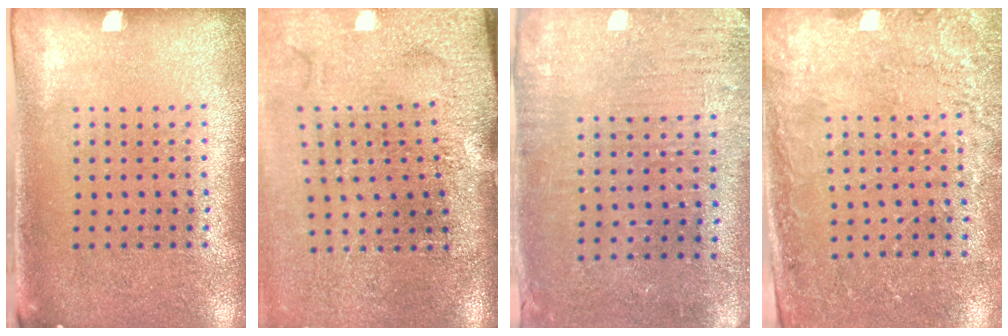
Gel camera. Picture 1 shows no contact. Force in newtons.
{"total": 4.4, "press": 3.4, "slide": 2.7}
{"total": 3.0, "press": 2.8, "slide": 1.2}
{"total": 2.6, "press": 2.4, "slide": 1.1}